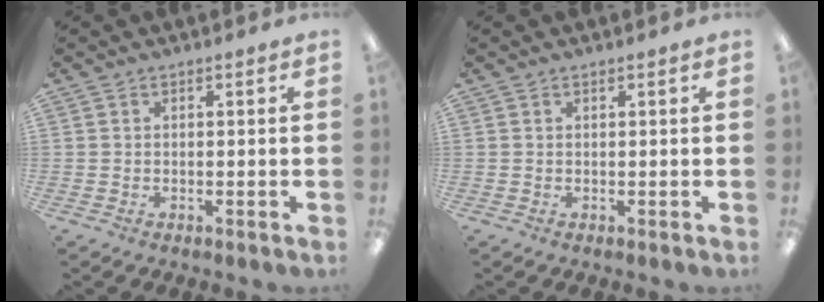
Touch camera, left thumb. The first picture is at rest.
{"total": 0.0}